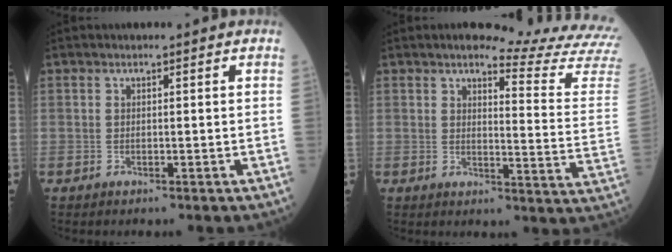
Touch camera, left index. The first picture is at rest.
{"total": 14.7, "force": [14.1, -1.8, 3.9], "torque": [-0.052, -0.138, 0.145]}